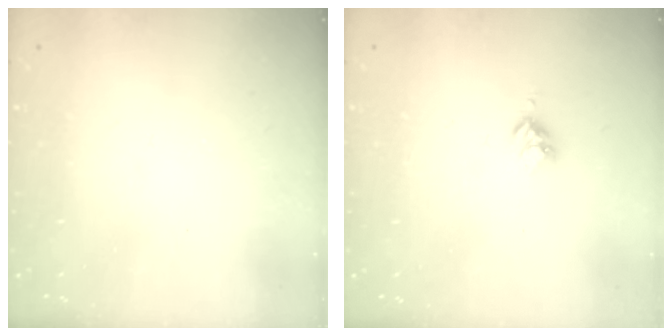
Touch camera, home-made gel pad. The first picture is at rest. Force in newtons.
{"total": 3.0, "press": 2.9, "slide": 0.4}